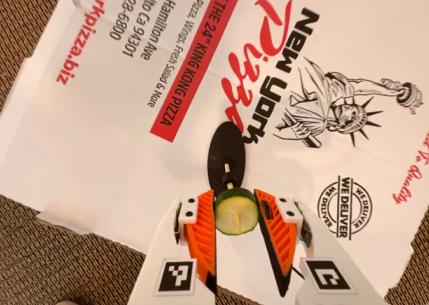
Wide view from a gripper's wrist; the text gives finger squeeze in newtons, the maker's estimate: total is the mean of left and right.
{"total": 9.6, "left": 9.9, "right": 9.3}